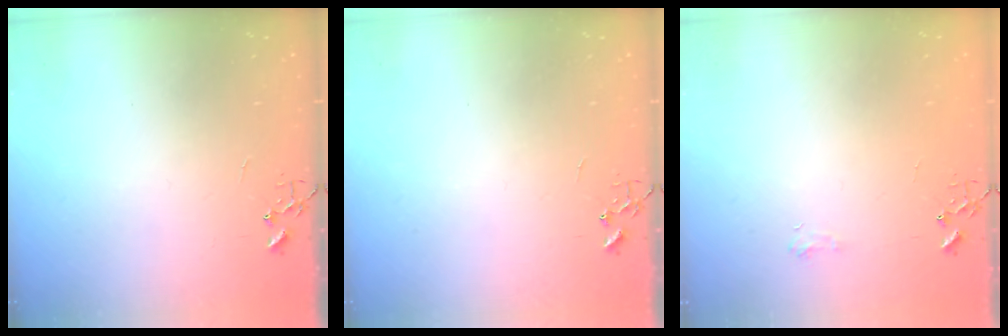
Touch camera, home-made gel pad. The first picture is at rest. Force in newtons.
{"total": 0.0}
{"total": 4.8, "press": 4.7, "slide": 0.6}